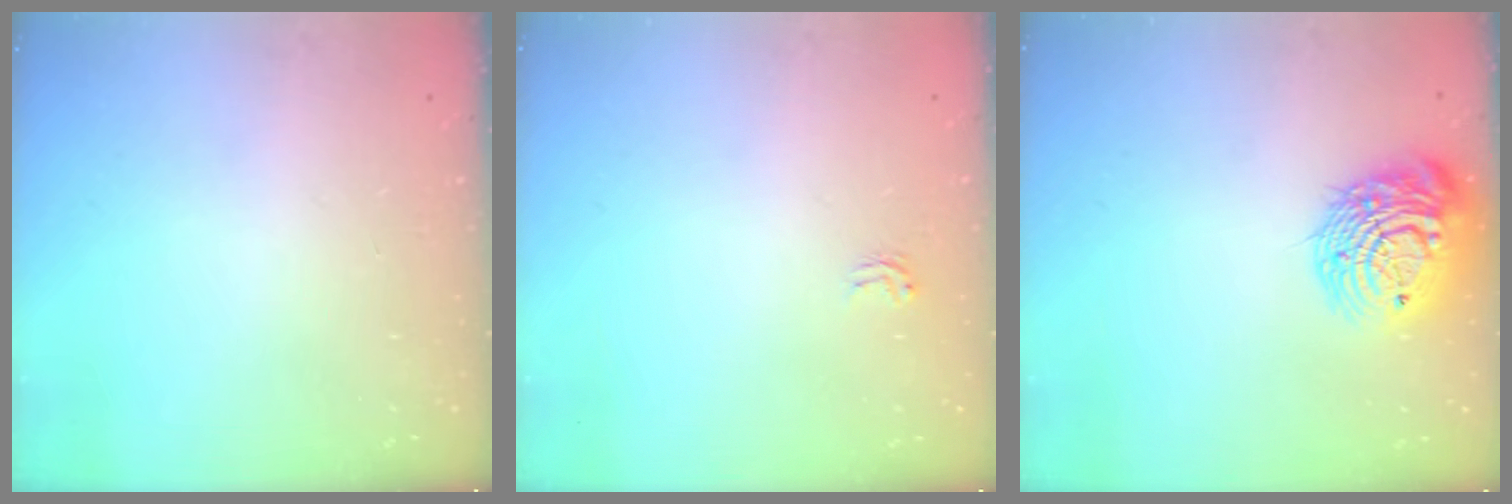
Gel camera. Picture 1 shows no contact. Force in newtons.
{"total": 1.9, "press": 1.9, "slide": 0.1}
{"total": 15.3, "press": 15.2, "slide": 1.8}